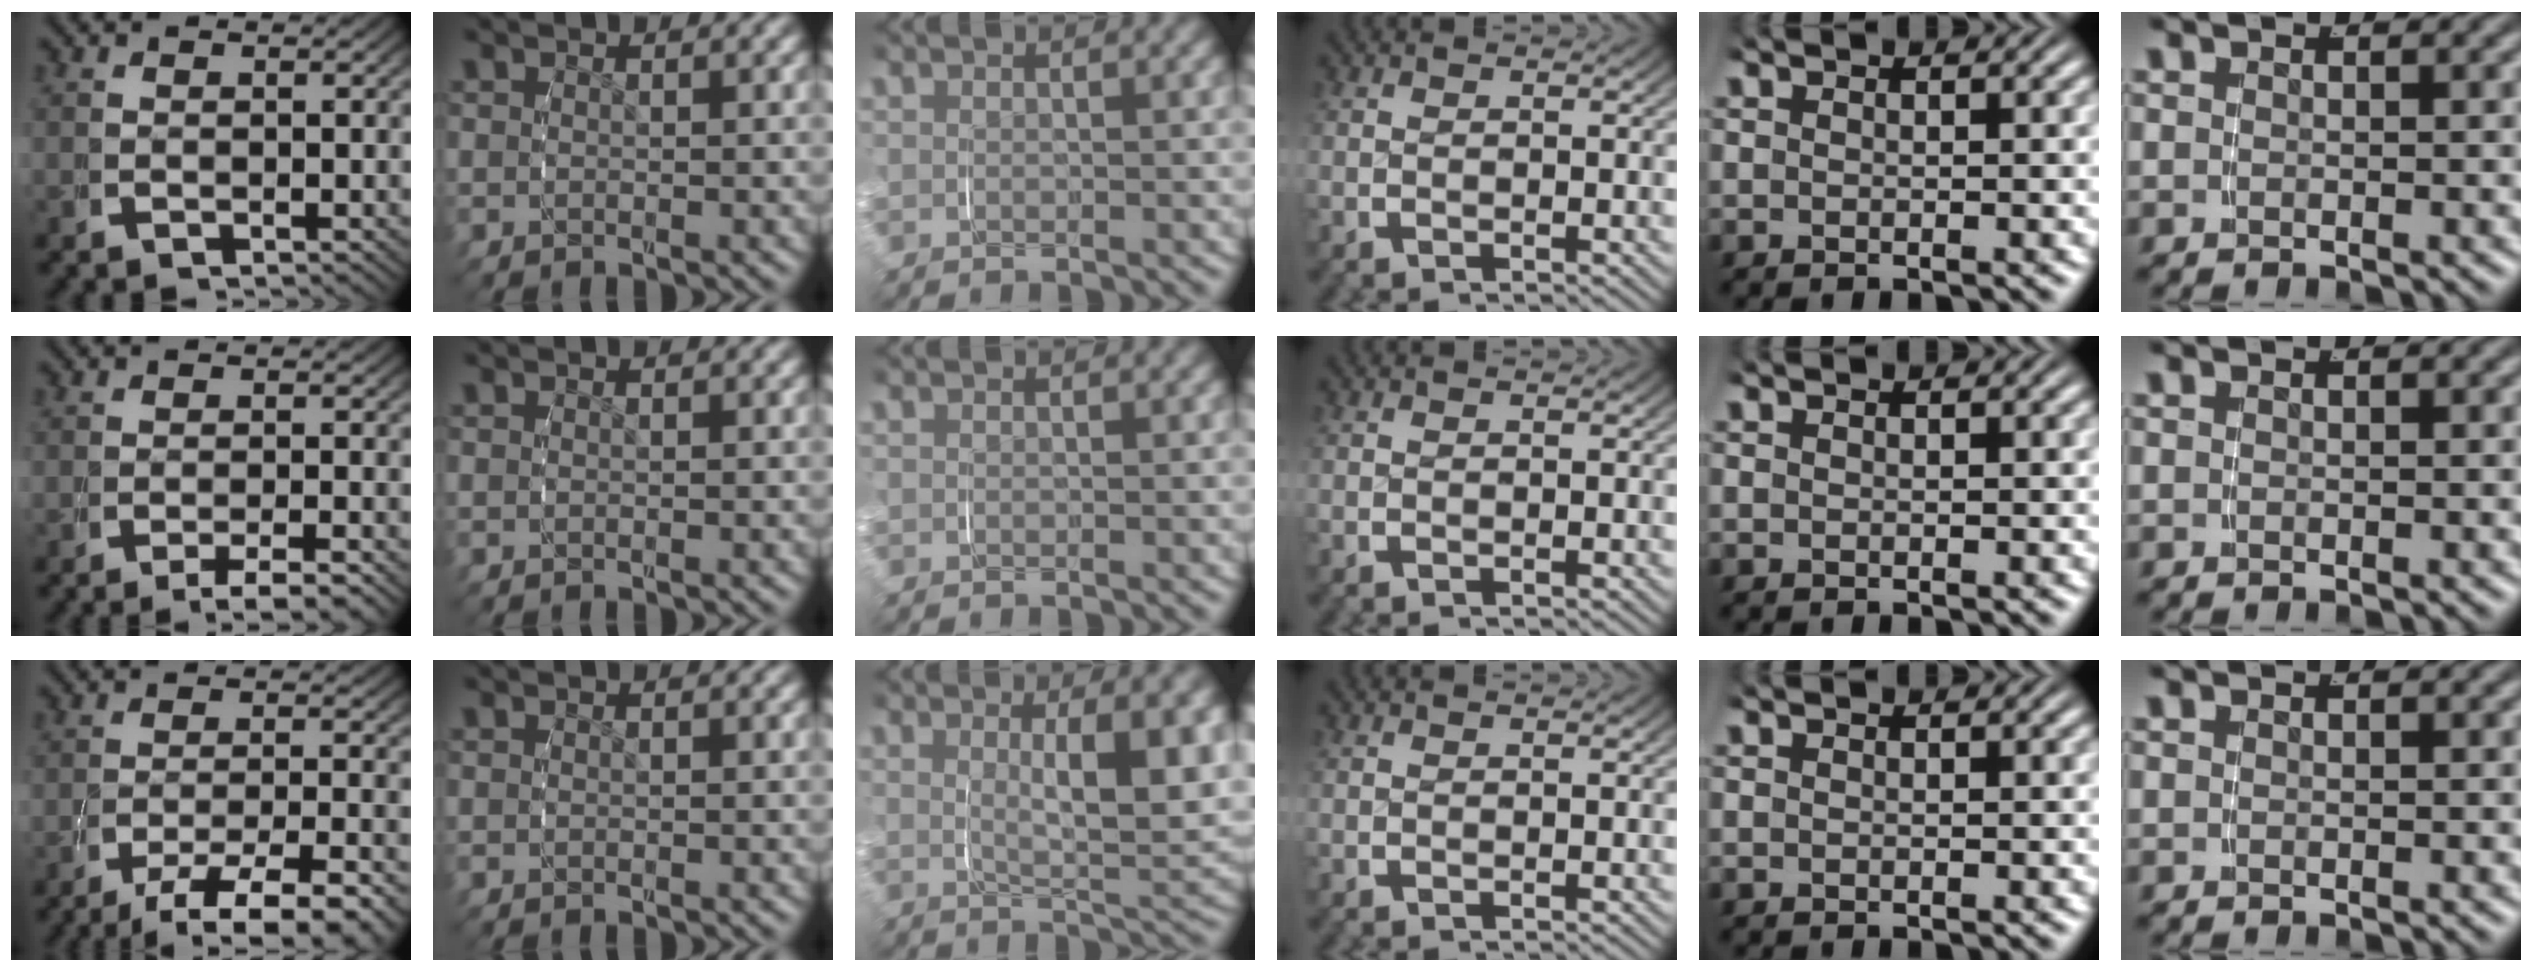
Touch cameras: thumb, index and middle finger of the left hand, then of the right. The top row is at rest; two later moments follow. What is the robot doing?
{"motion": "grasp_and_lifting", "object": "measuring cup"}